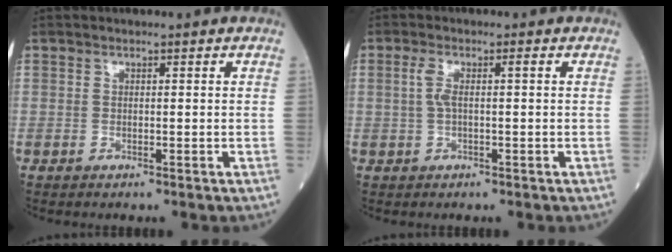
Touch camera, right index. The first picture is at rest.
{"total": 2.6, "force": [0.2, 0.5, 2.5], "torque": [-0.058, 0.014, 0.007]}